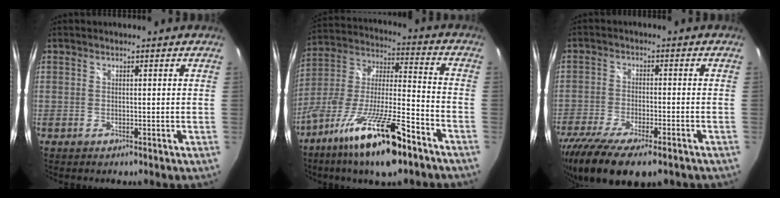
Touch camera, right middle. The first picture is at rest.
{"total": 20.5, "force": [-12.6, 4.4, 15.6], "torque": [-0.297, -0.035, -0.230]}
{"total": 17.8, "force": [-12.8, 5.6, 11.0], "torque": [-0.235, -0.069, -0.209]}